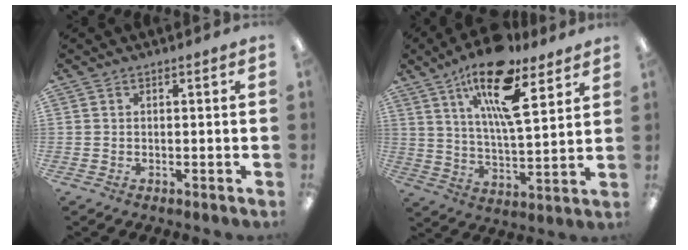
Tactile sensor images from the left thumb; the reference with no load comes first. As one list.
[{"total": 19.6, "force": [11.8, 6.8, 14.1], "torque": [-0.242, -0.050, 0.194]}]